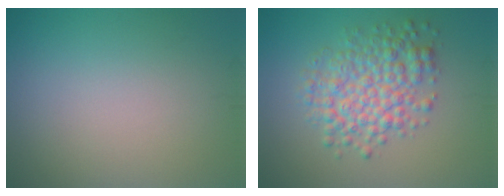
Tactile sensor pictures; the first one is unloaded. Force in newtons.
{"total": 5.6, "press": 5.6, "slide": 0.1}